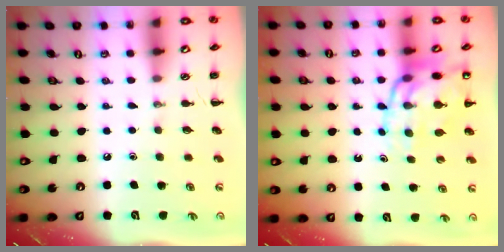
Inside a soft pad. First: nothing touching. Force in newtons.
{"total": 14.7, "press": 14.3, "slide": 3.2}